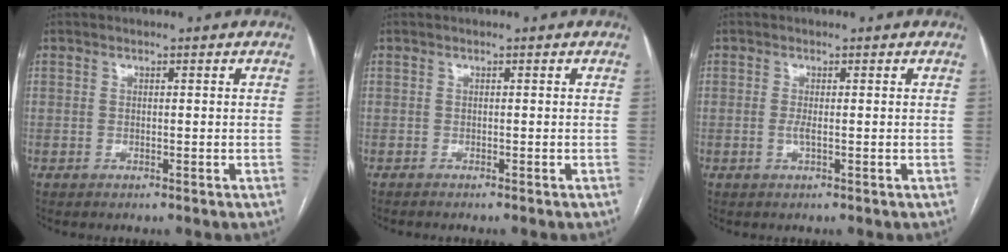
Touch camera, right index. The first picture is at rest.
{"total": 1.7, "force": [-1.5, -0.1, 0.9], "torque": [-0.010, 0.001, -0.019]}
{"total": 1.2, "force": [-0.2, 0.0, 1.2], "torque": [-0.027, -0.002, -0.005]}